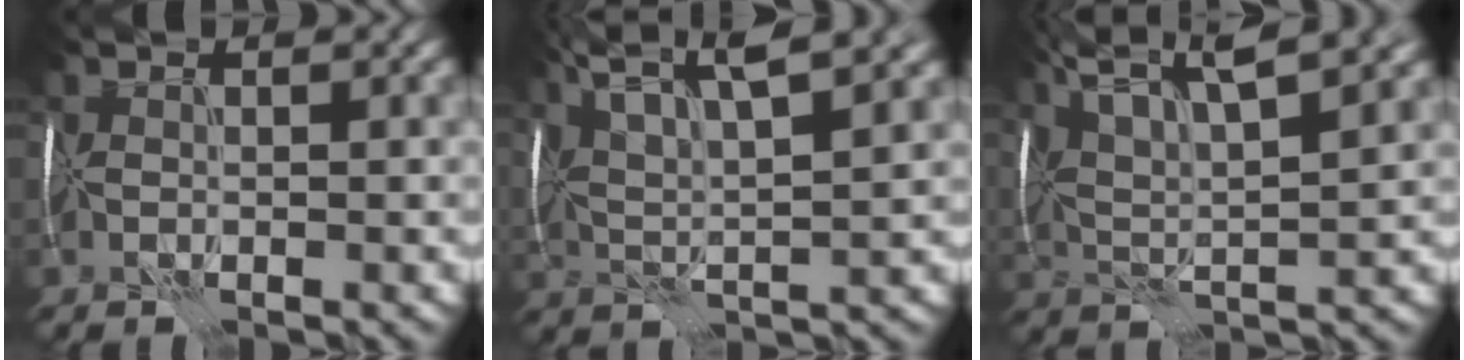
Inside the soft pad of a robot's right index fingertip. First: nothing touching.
{"total": 8.9, "force": [6.1, 1.8, 6.2], "torque": [-0.106, 0.030, 0.082]}
{"total": 10.3, "force": [7.0, 2.3, 7.1], "torque": [-0.123, 0.034, 0.095]}